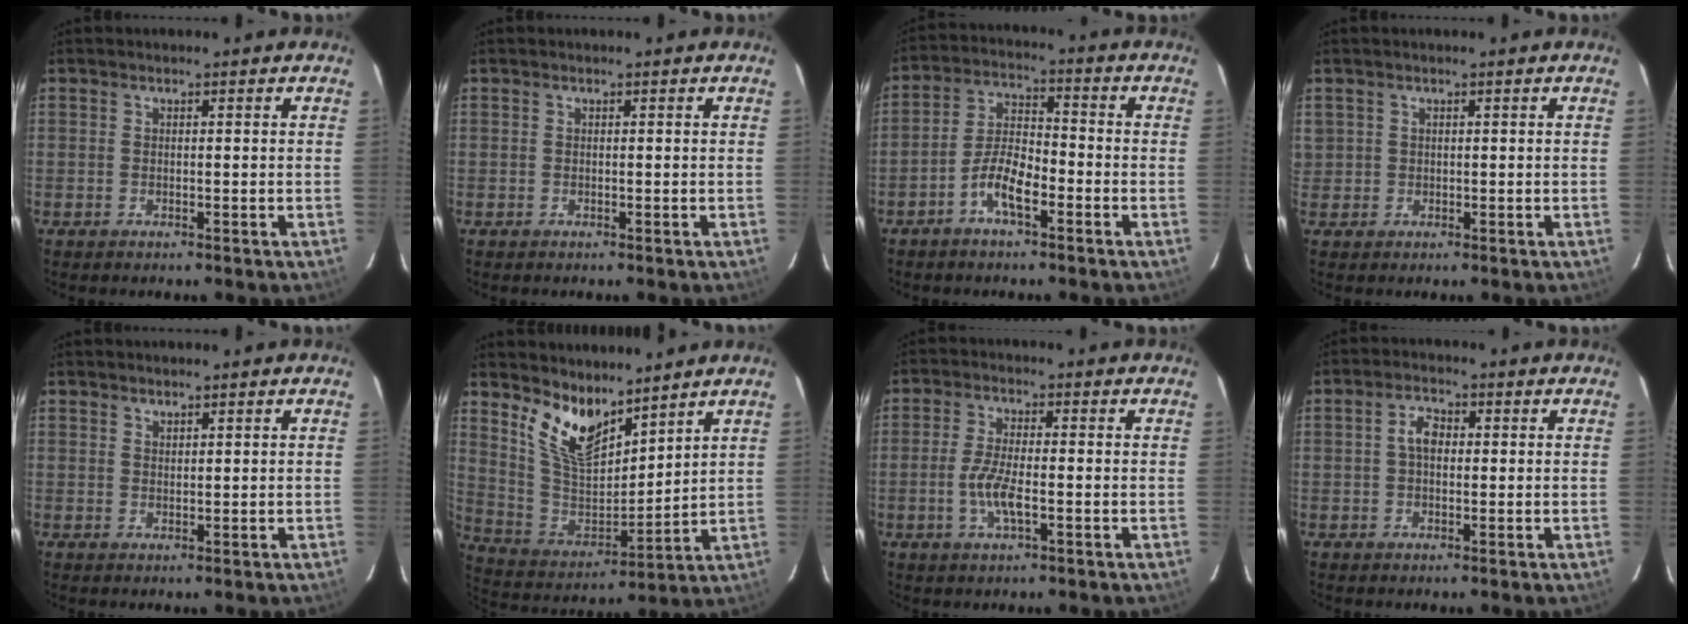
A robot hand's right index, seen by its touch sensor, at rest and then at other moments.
{"total": 0.0}
{"total": 6.9, "force": [-4.0, 2.2, 5.2], "torque": [-0.113, 0.012, -0.075]}
{"total": 1.2, "force": [0.3, 1.2, 0.0], "torque": [0.007, 0.004, 0.005]}
{"total": 1.0, "force": [1.0, 0.3, 0.1], "torque": [-0.003, 0.001, 0.019]}
{"total": 12.3, "force": [9.1, 4.8, 6.7], "torque": [-0.135, -0.014, 0.188]}
{"total": 5.7, "force": [-1.7, 1.3, 5.3], "torque": [-0.111, -0.004, -0.033]}
{"total": 3.4, "force": [0.3, 2.2, 2.6], "torque": [-0.050, 0.012, 0.006]}